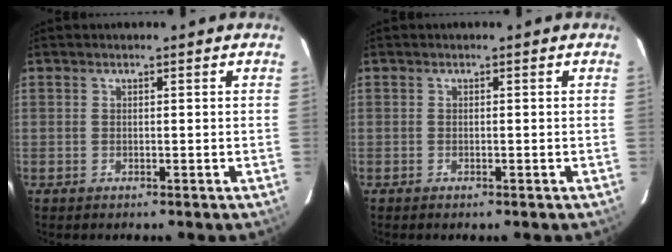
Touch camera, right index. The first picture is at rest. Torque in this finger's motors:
{"motor_torque": [0.05, 0.00, 0.14, 0.01]}